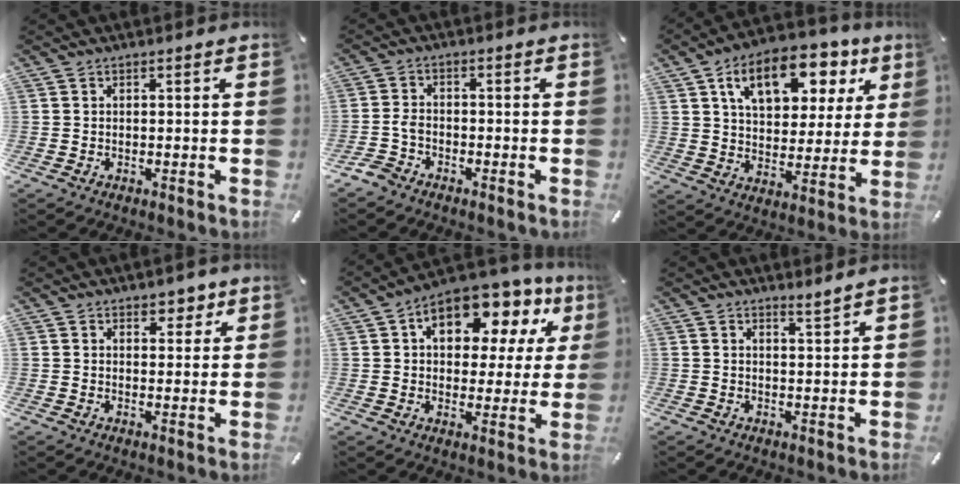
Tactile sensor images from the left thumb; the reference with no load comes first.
{"total": 3.9, "force": [-2.7, 2.4, 1.4], "torque": [-0.044, 0.010, -0.056]}
{"total": 15.8, "force": [8.3, 9.3, 9.8], "torque": [-0.157, -0.024, 0.141]}
{"total": 3.9, "force": [2.8, 2.6, 0.7], "torque": [0.010, -0.014, 0.044]}
{"total": 14.0, "force": [7.1, 8.5, 8.6], "torque": [-0.133, -0.039, 0.121]}
{"total": 2.3, "force": [2.3, -0.2, 0.4], "torque": [-0.011, -0.014, 0.042]}